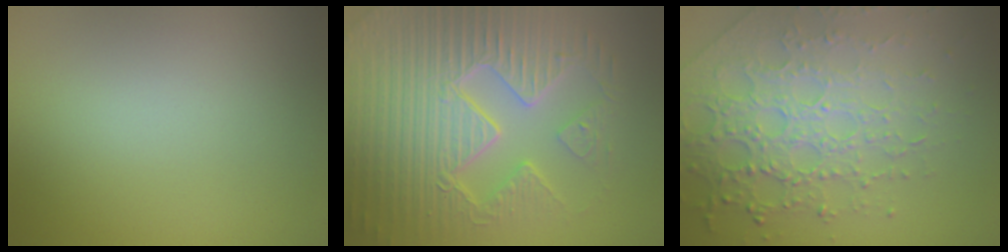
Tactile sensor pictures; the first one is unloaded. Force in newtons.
{"total": 9.8, "press": 6.9, "slide": 7.0}
{"total": 7.9, "press": 5.5, "slide": 5.6}